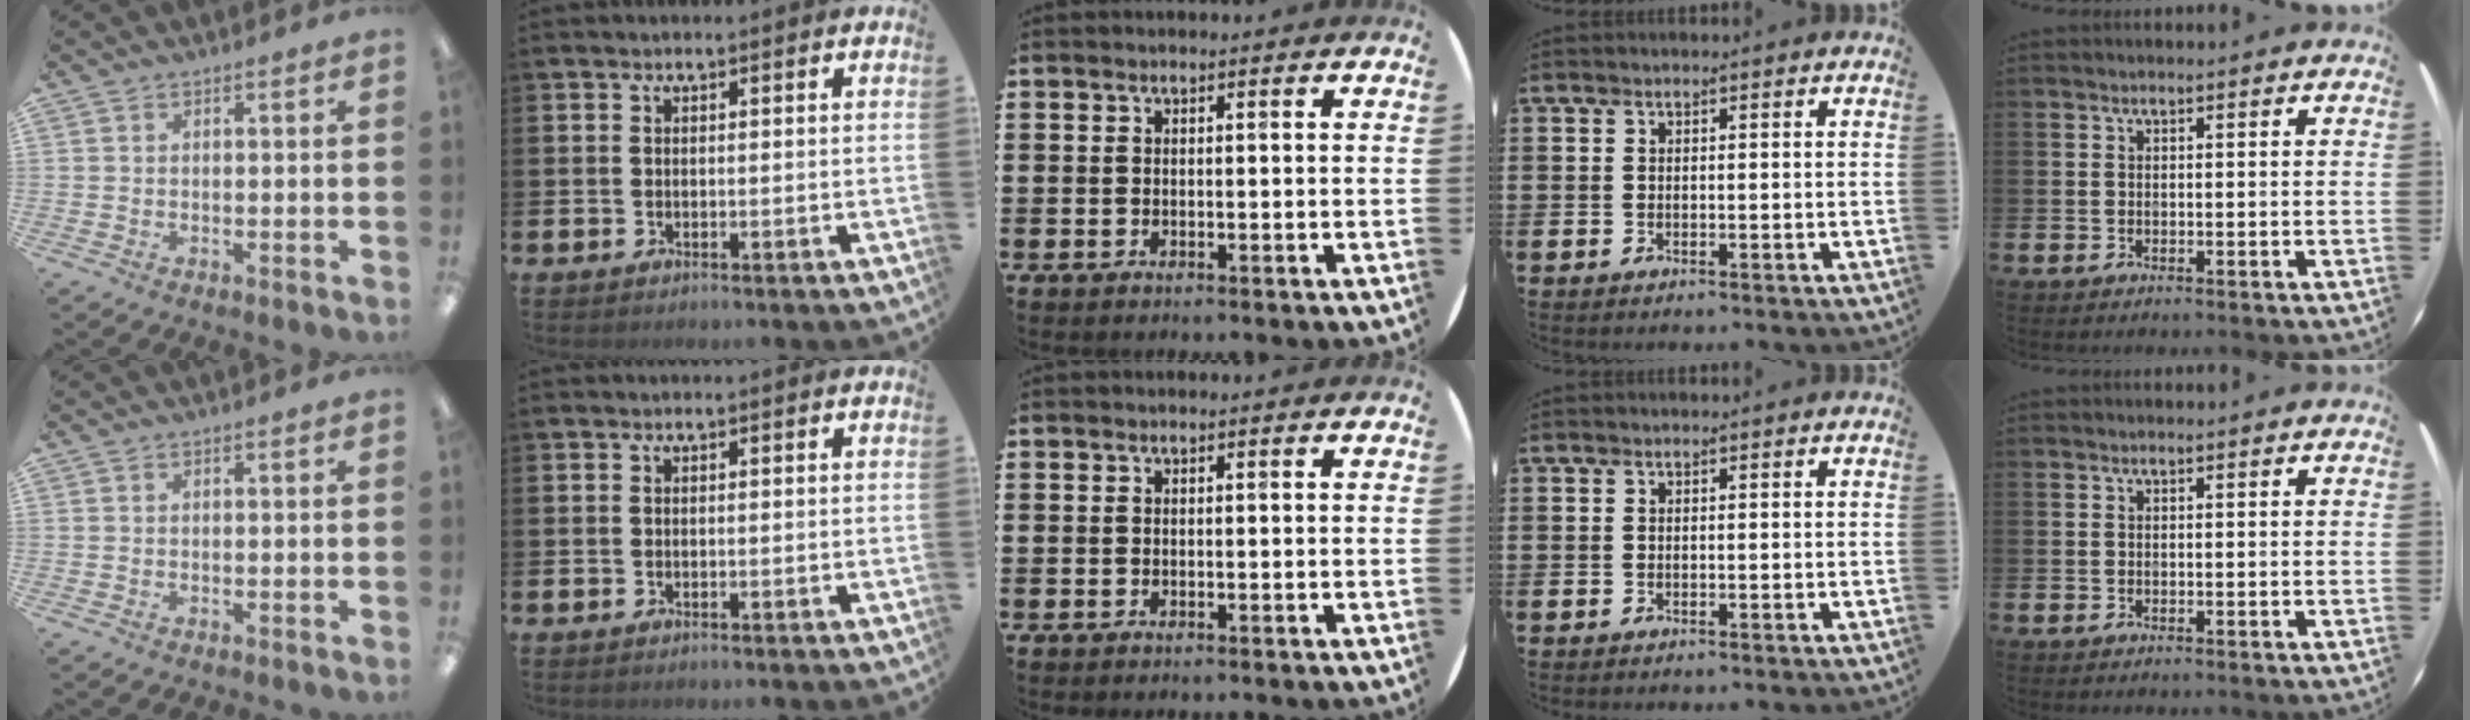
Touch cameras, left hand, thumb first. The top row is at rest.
{}